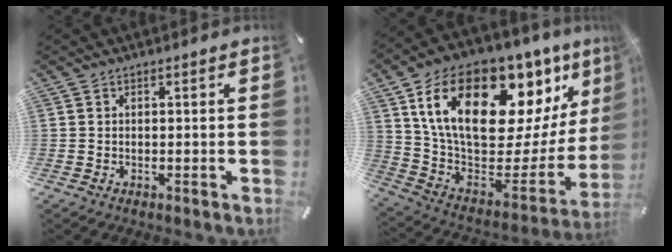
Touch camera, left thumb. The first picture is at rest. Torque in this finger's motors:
{"motor_torque": [3.01, 2.00, 1.93, -0.84, 0.64]}